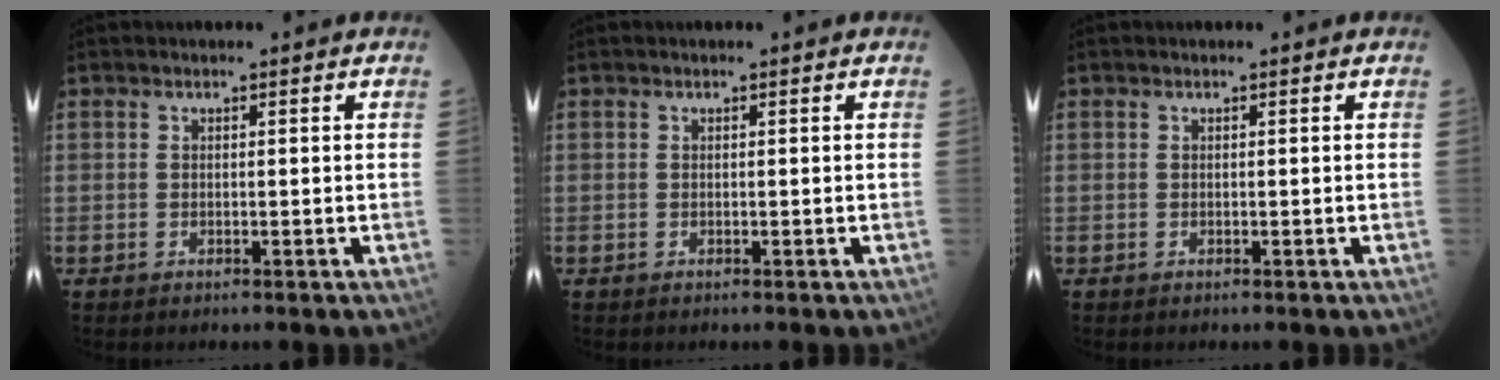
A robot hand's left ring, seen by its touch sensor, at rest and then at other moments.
{"total": 0.0}
{"total": 0.0}